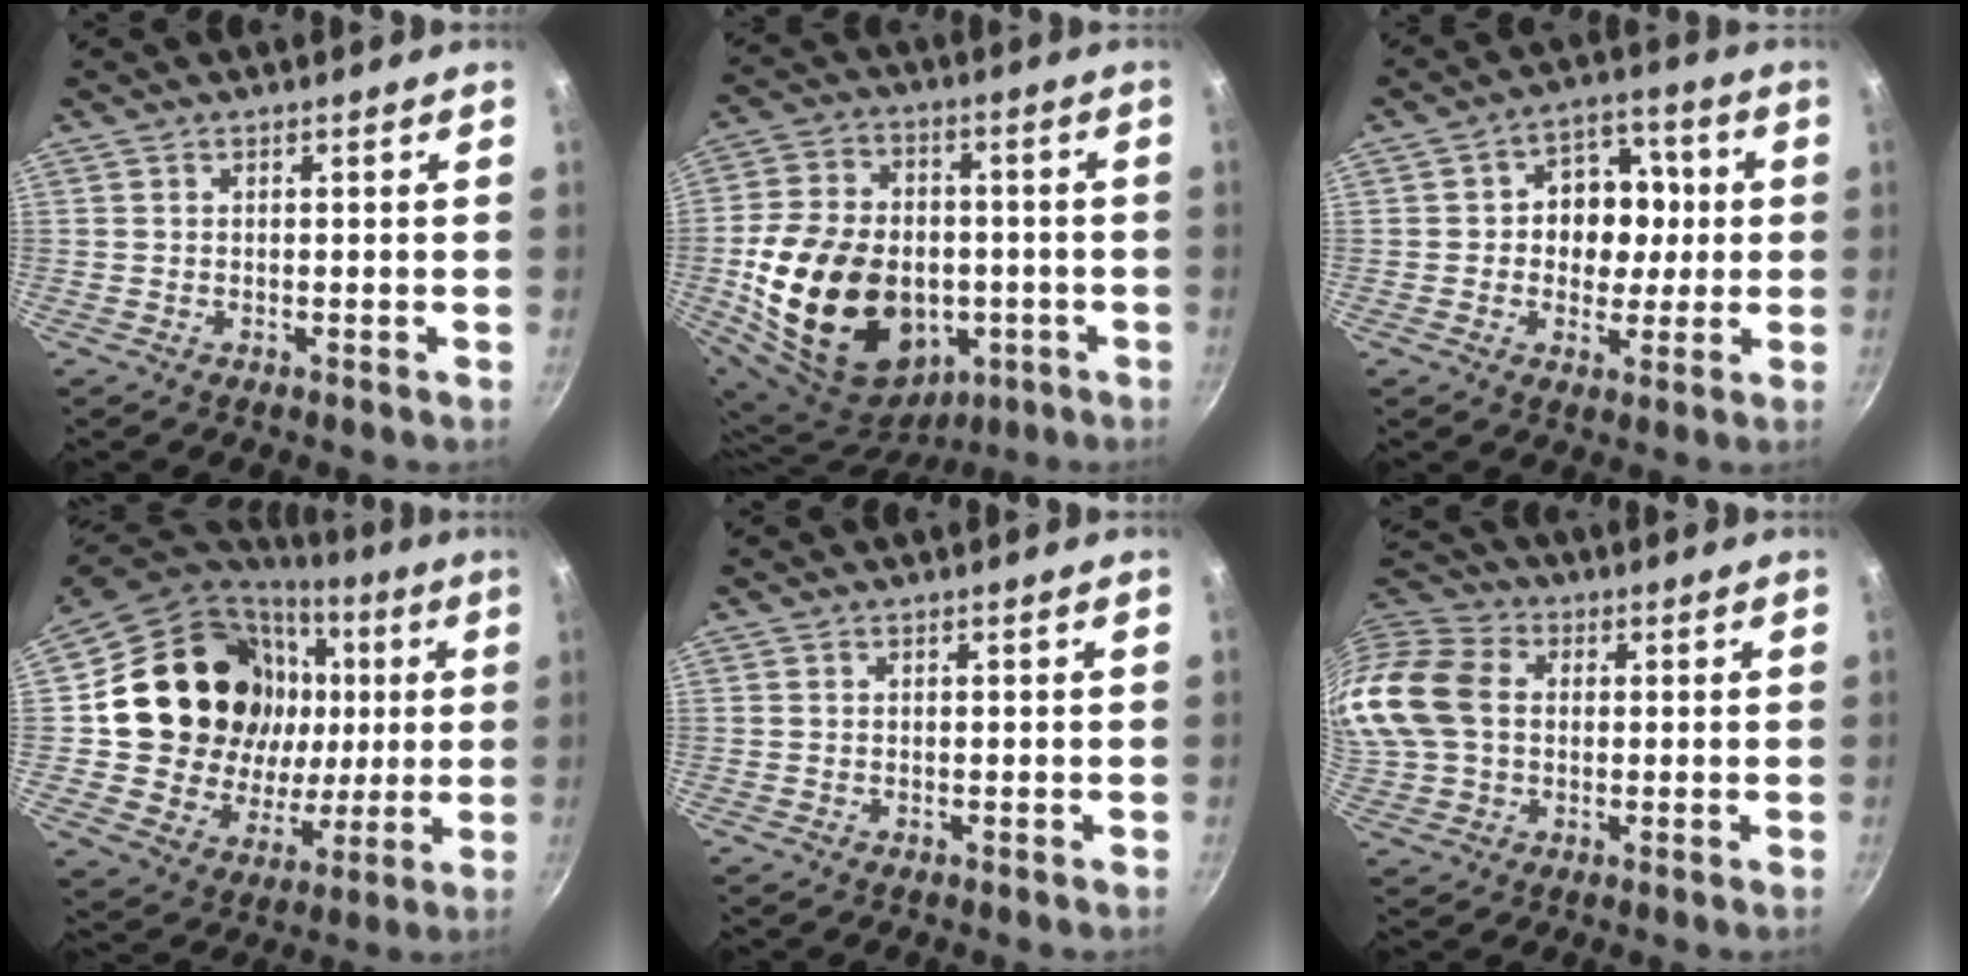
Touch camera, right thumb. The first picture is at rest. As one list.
[{"total": 25.9, "force": [-4.5, 18.7, 17.4], "torque": [-0.312, 0.033, -0.054]}, {"total": 11.2, "force": [0.6, 9.1, 6.6], "torque": [-0.041, 0.012, -0.003]}, {"total": 26.3, "force": [4.4, 22.0, 13.8], "torque": [-0.218, 0.012, 0.088]}, {"total": 0.0}, {"total": 17.8, "force": [1.4, 13.8, 11.2], "torque": [-0.235, 0.029, 0.016]}]